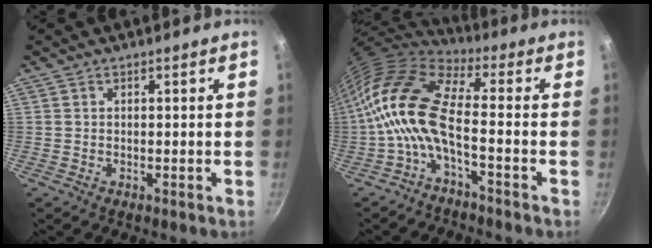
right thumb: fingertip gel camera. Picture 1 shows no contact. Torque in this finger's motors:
{"motor_torque": [-0.22, 1.39, 2.35, -0.40, 0.26]}